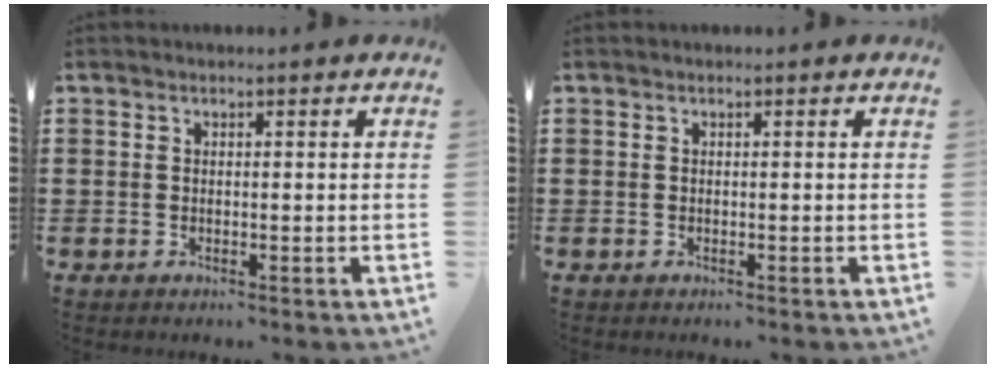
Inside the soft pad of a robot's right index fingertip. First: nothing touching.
{"total": 0.0}